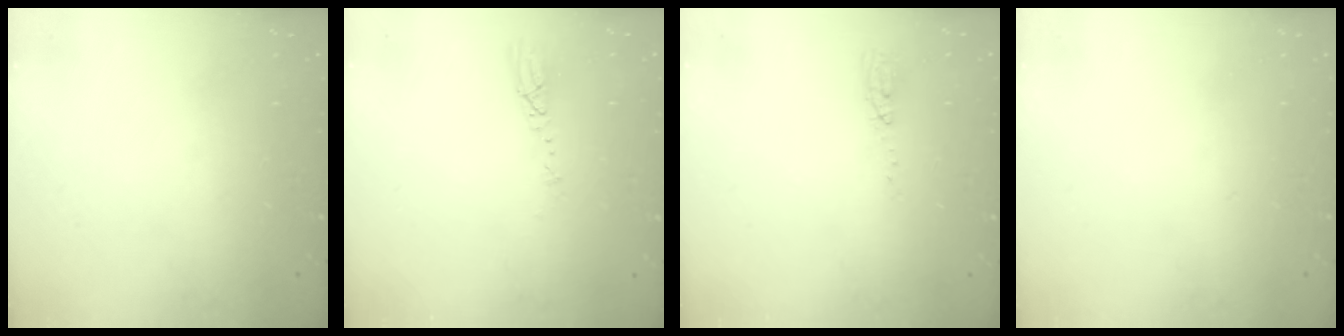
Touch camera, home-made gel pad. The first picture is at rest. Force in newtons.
{"total": 3.7, "press": 3.7, "slide": 0.4}
{"total": 3.6, "press": 3.3, "slide": 1.5}
{"total": 0.0}